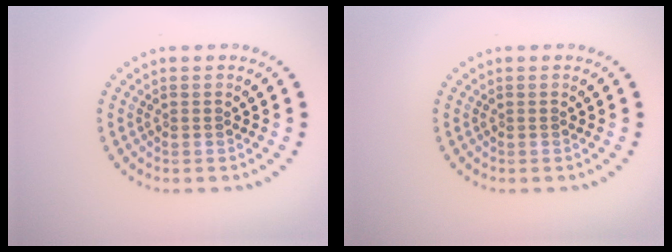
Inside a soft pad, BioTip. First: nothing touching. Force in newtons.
{"total": 0.0}